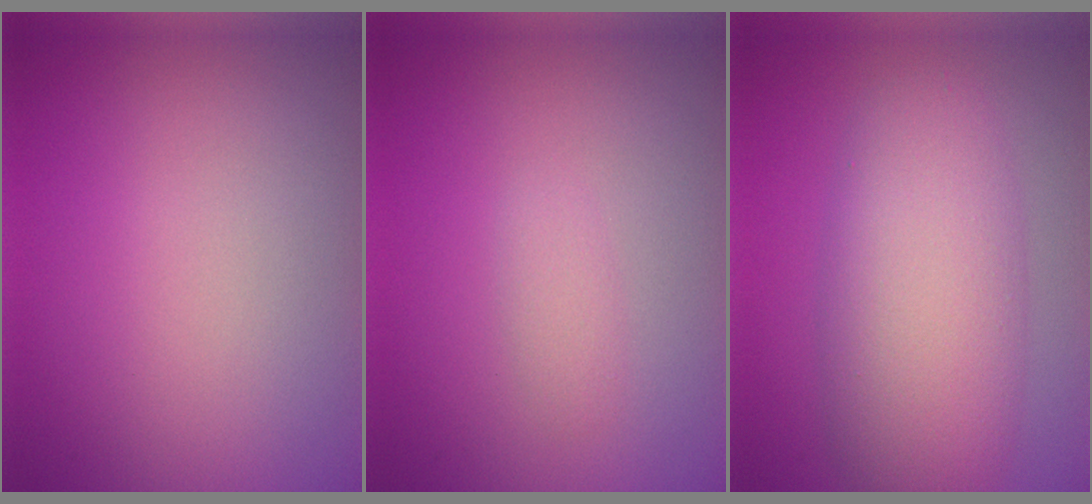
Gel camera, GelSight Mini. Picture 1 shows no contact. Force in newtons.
{"total": 1.0, "press": 1.0, "slide": 0.0}
{"total": 7.3, "press": 7.3, "slide": 0.4}